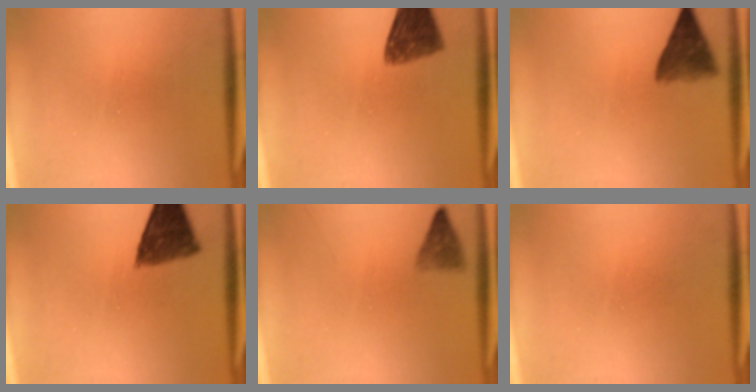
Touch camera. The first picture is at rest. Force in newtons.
{"total": 7.8}
{"total": 5.8}
{"total": 8.0}
{"total": 2.0}
{"total": 1.7}